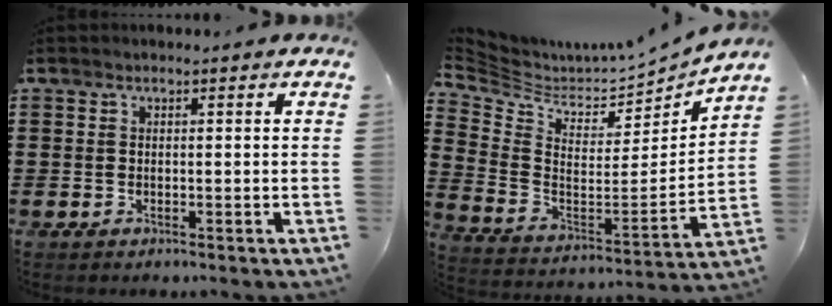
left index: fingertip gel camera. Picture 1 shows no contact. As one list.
[{"total": 3.9, "force": [3.6, 1.2, 0.8], "torque": [-0.046, -0.044, 0.058]}]